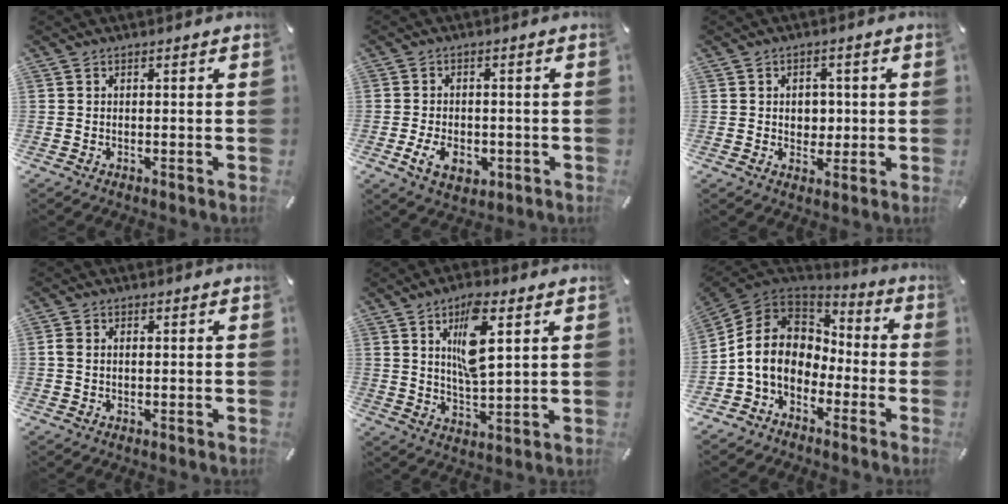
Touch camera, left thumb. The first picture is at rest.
{"total": 6.7, "force": [-2.1, 4.6, 4.4], "torque": [-0.089, 0.002, -0.040]}
{"total": 4.8, "force": [0.1, 4.0, 2.6], "torque": [-0.023, -0.004, -0.005]}
{"total": 1.7, "force": [0.1, 1.2, 1.2], "torque": [-0.026, 0.005, 0.001]}
{"total": 10.5, "force": [4.5, 3.6, 8.8], "torque": [-0.154, -0.009, 0.070]}
{"total": 11.1, "force": [-2.6, 9.6, 4.9], "torque": [-0.136, 0.014, -0.049]}